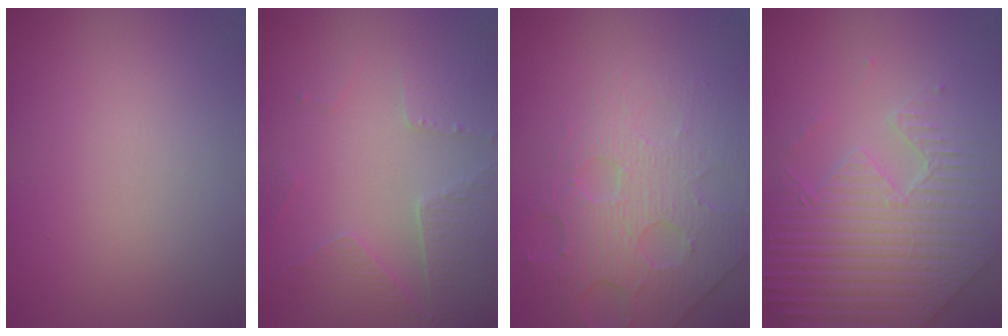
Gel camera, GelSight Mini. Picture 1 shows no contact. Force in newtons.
{"total": 4.6, "press": 3.4, "slide": 3.1}
{"total": 4.7, "press": 4.4, "slide": 1.6}
{"total": 8.9, "press": 6.3, "slide": 6.2}